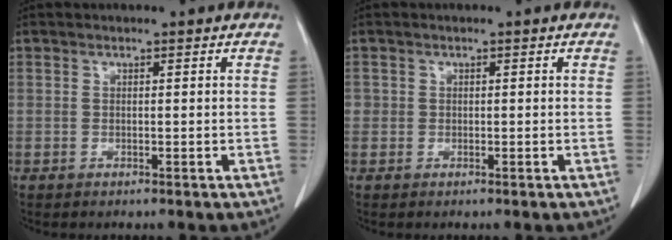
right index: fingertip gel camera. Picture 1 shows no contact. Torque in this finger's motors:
{"motor_torque": [0.09, -0.05, 0.04, 0.01]}